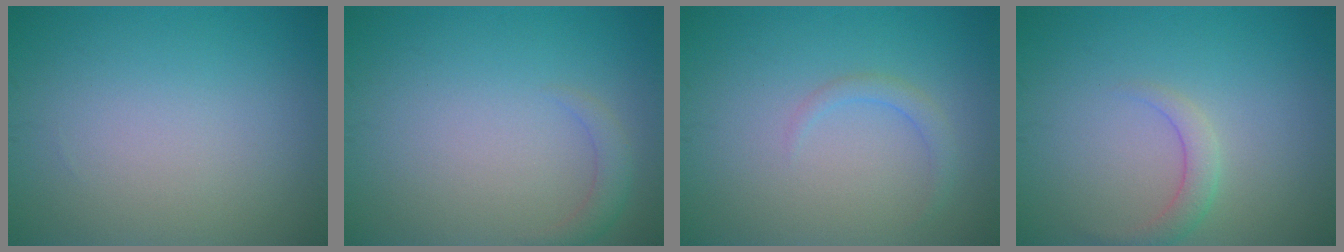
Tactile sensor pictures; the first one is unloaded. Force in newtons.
{"total": 1.5, "press": 1.4, "slide": 0.2}
{"total": 1.3, "press": 1.3, "slide": 0.1}
{"total": 1.8, "press": 1.8, "slide": 0.1}